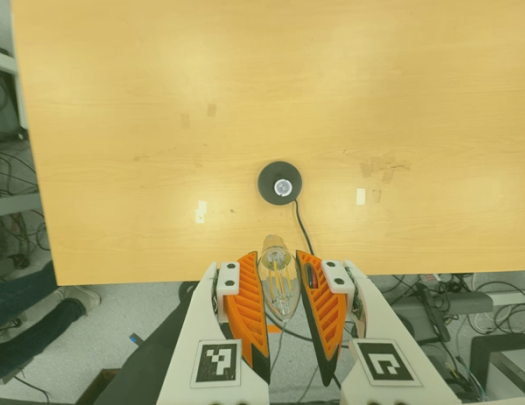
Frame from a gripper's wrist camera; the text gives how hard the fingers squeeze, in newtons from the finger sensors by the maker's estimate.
{"total": 13.8, "left": 14.7, "right": 12.9}